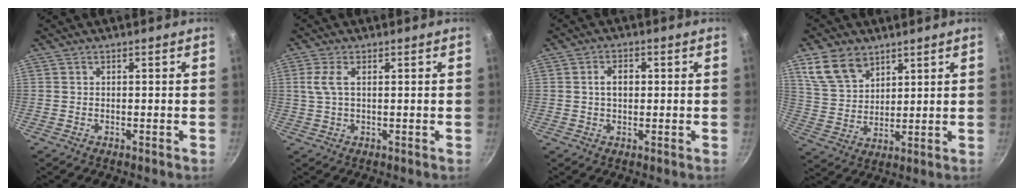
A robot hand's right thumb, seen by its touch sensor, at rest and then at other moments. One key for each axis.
{"total": 3.9, "fx": 1.0, "fy": 1.8, "fz": 3.3, "tx": -0.074, "ty": 0.006, "tz": 0.019}
{"total": 3.9, "fx": 0.5, "fy": 2.6, "fz": 2.9, "tx": -0.035, "ty": 0.009, "tz": 0.006}
{"total": 9.9, "fx": 5.9, "fy": 6.4, "fz": 4.8, "tx": -0.069, "ty": -0.020, "tz": 0.124}